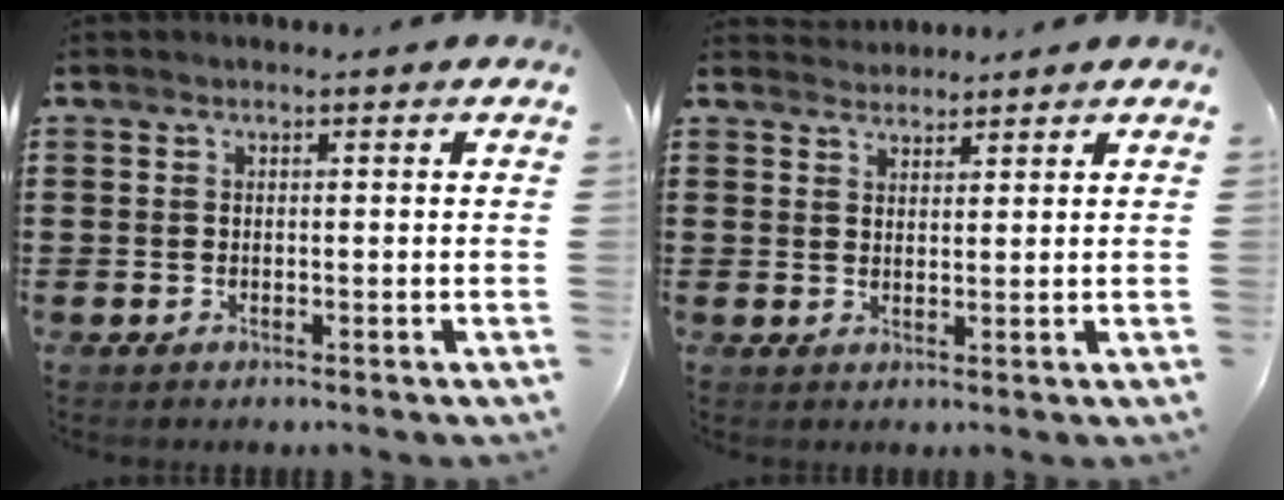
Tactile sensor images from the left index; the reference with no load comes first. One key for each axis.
{"total": 2.0, "fx": 1.9, "fy": 0.3, "fz": -0.4, "tx": 0.002, "ty": 0.000, "tz": 0.039}